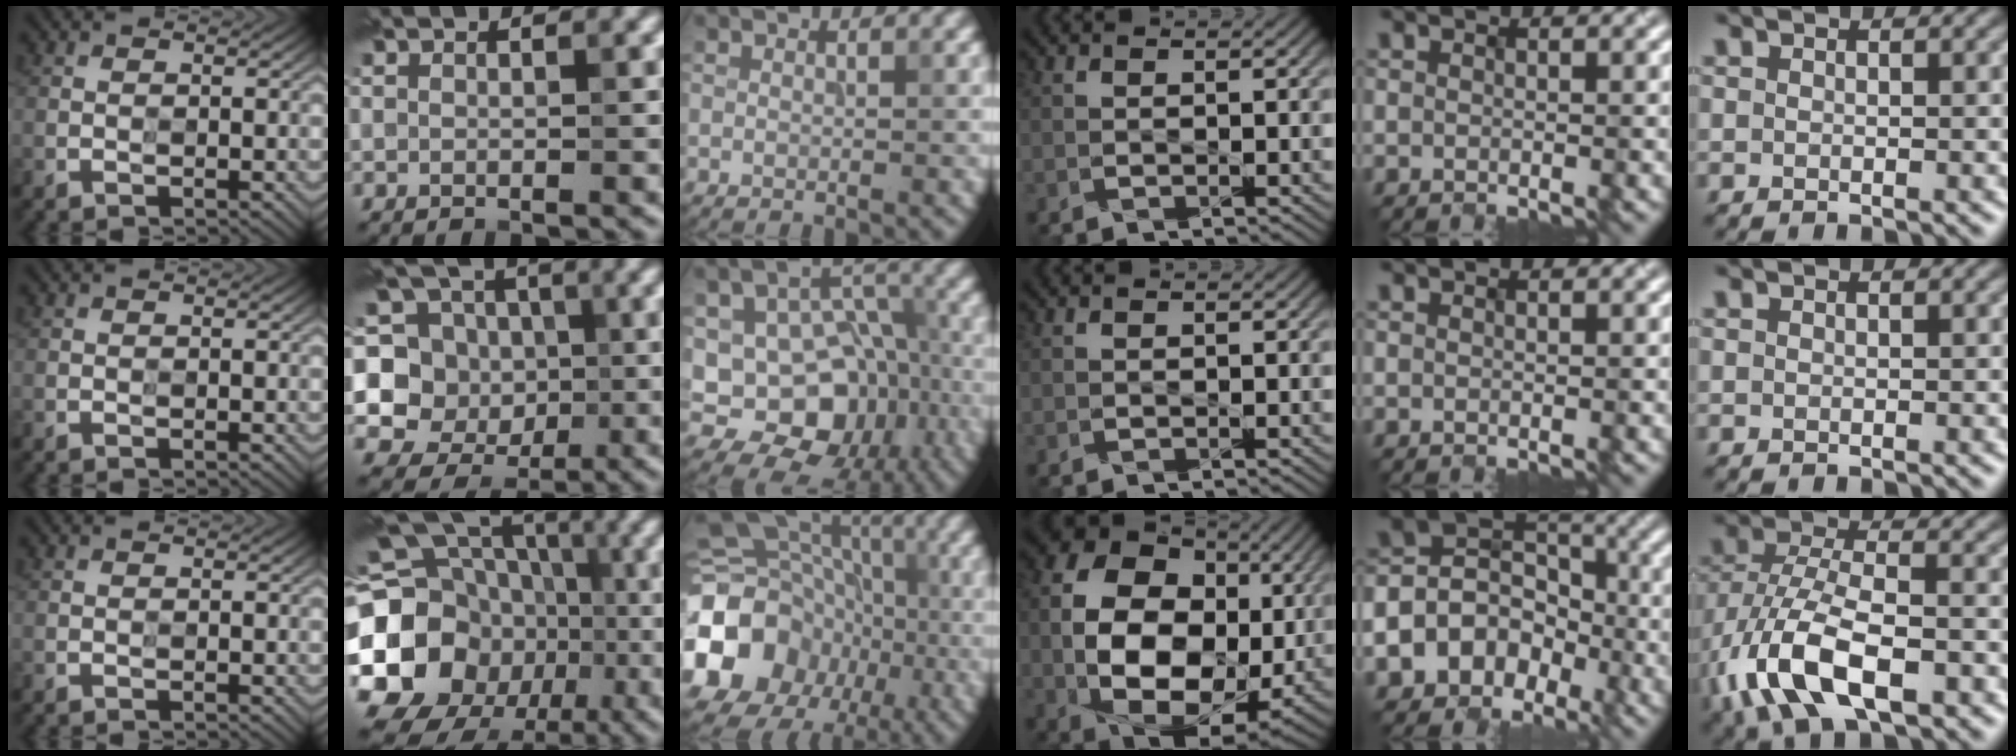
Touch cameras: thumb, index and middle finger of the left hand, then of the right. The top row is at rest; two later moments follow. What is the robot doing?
{"motion": "wipe", "object": "mirror"}